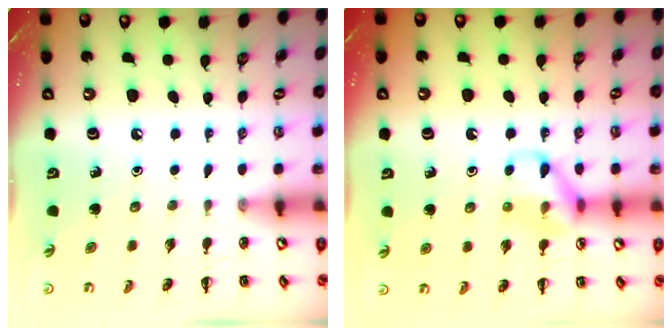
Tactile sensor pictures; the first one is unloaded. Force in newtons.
{"total": 9.5, "press": 9.5, "slide": 0.2}